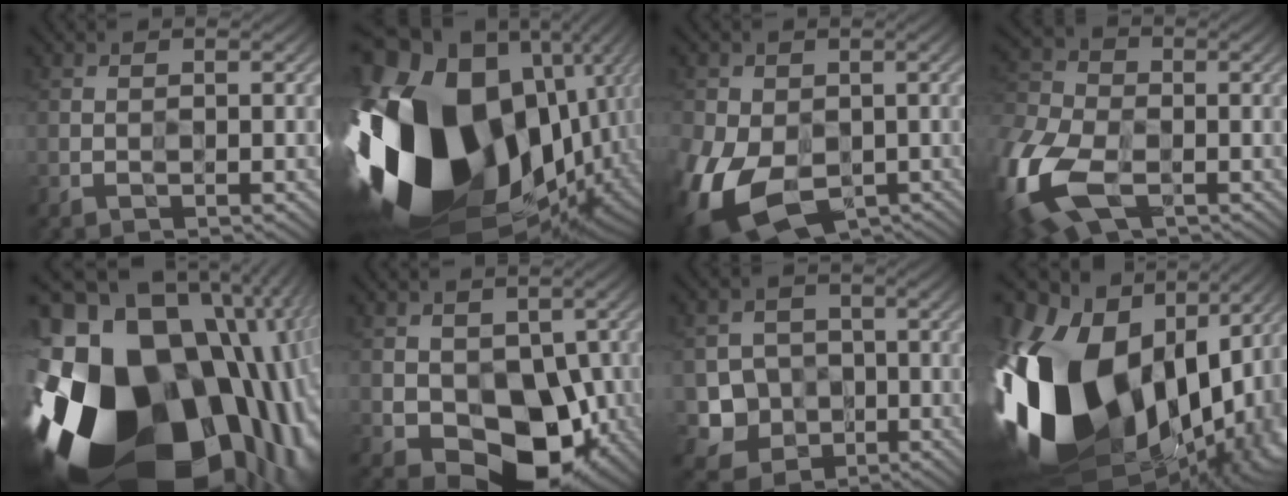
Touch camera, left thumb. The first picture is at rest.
{"total": 23.0, "force": [-3.2, 17.3, 14.8], "torque": [-0.360, -0.063, -0.030]}
{"total": 14.9, "force": [-5.0, 10.1, 9.7], "torque": [-0.206, -0.049, -0.058]}
{"total": 16.8, "force": [-6.8, 10.5, 11.2], "torque": [-0.285, -0.039, -0.109]}
{"total": 23.7, "force": [-5.7, 17.1, 15.3], "torque": [-0.301, -0.051, -0.079]}
{"total": 11.5, "force": [-1.9, 8.2, 7.8], "torque": [-0.115, -0.029, -0.021]}
{"total": 5.1, "force": [-1.5, 4.8, 0.9], "torque": [-0.023, -0.019, -0.033]}
{"total": 22.4, "force": [-1.7, 15.6, 16.0], "torque": [-0.391, -0.072, 0.006]}